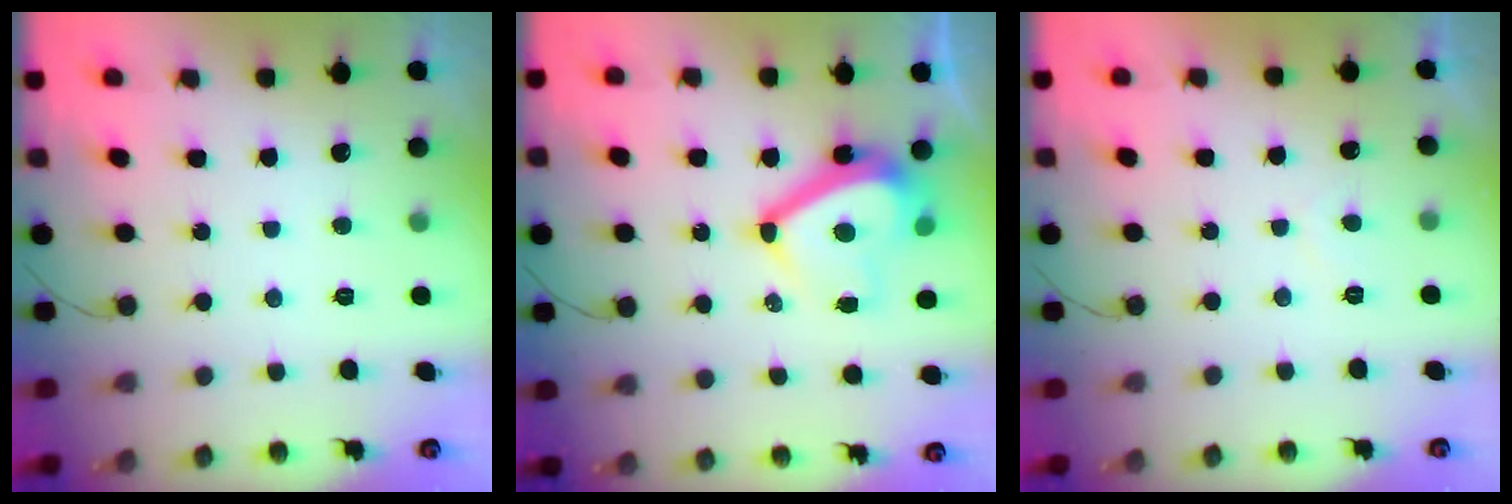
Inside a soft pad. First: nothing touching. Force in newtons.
{"total": 10.8, "press": 10.5, "slide": 2.5}
{"total": 0.6, "press": 0.0, "slide": 0.6}